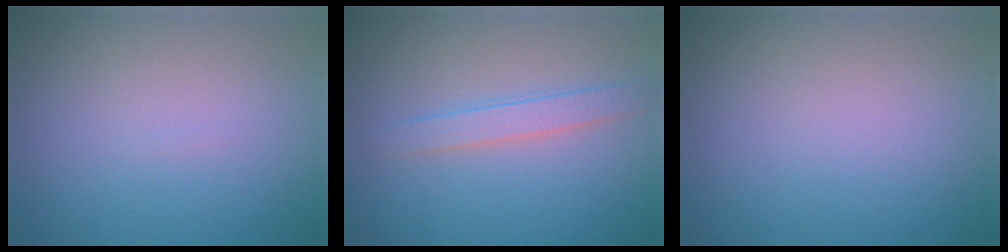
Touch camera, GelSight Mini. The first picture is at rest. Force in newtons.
{"total": 1.9, "press": 1.9, "slide": 0.1}
{"total": 0.0}